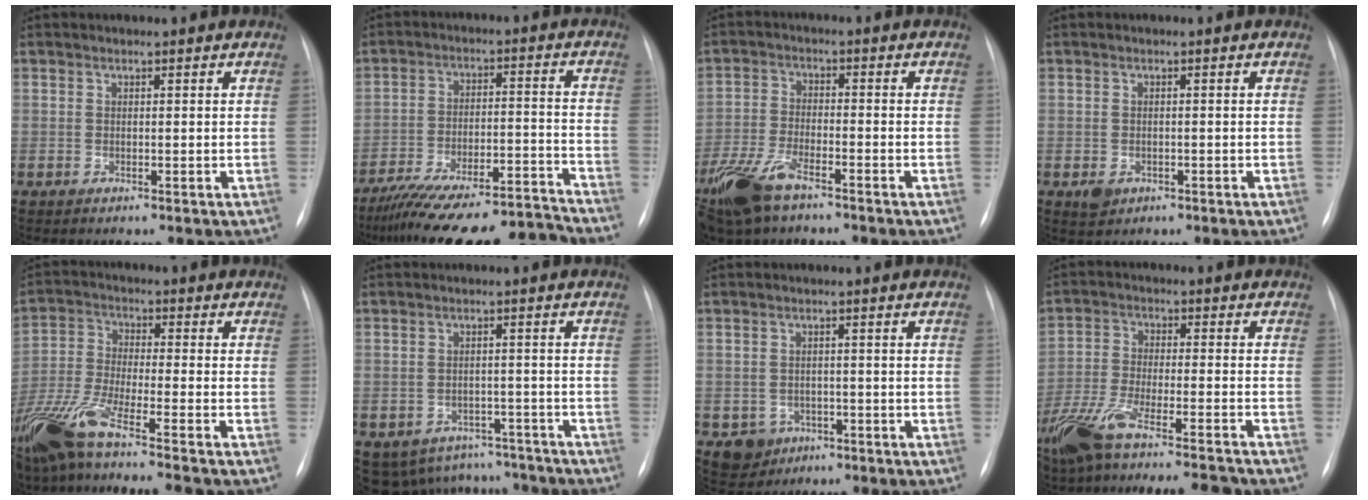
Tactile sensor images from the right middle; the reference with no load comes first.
{"total": 18.1, "force": [-17.1, 0.2, 6.0], "torque": [-0.114, 0.019, -0.268]}
{"total": 9.8, "force": [-6.9, 3.3, 6.1], "torque": [-0.136, -0.015, -0.133]}
{"total": 2.2, "force": [-1.0, 1.7, 0.9], "torque": [-0.013, 0.001, -0.006]}
{"total": 15.0, "force": [-11.6, -0.3, 9.5], "torque": [-0.205, -0.035, -0.211]}
{"total": 10.5, "force": [-8.8, 5.6, 1.3], "torque": [-0.019, 0.025, -0.100]}
{"total": 3.9, "force": [-1.8, 3.4, 0.7], "torque": [-0.008, 0.009, -0.018]}
{"total": 18.8, "force": [-16.1, 1.6, 9.5], "torque": [-0.179, -0.025, -0.258]}